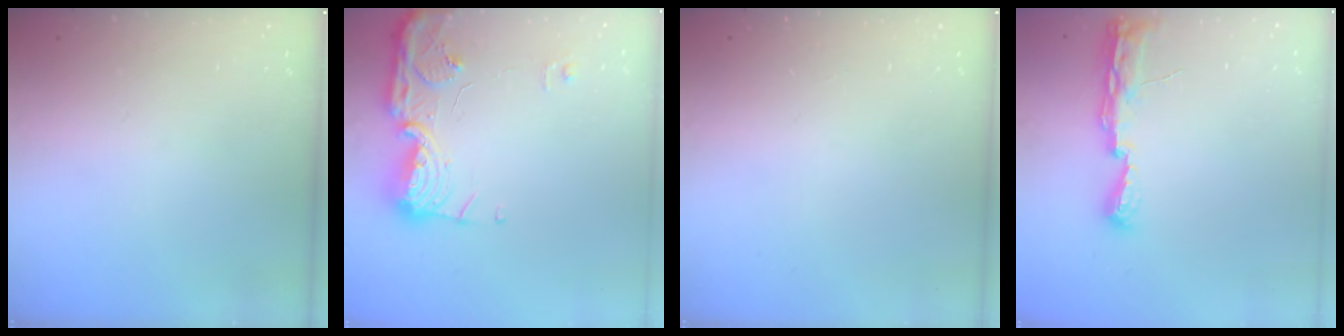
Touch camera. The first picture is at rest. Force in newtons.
{"total": 15.0, "press": 14.9, "slide": 0.8}
{"total": 0.0}
{"total": 8.9, "press": 8.5, "slide": 2.3}